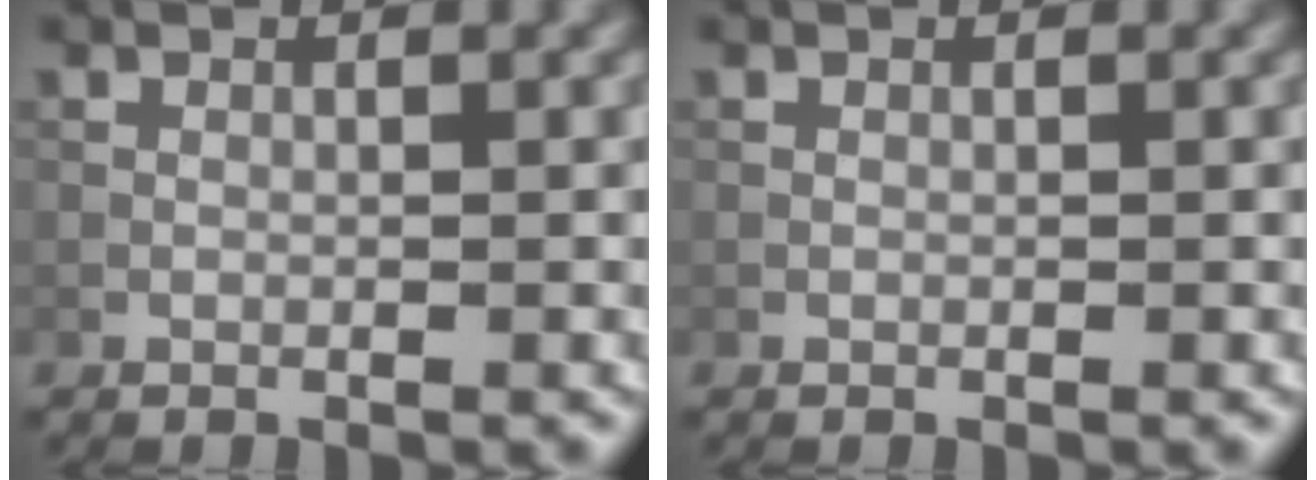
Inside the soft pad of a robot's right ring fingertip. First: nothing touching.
{"total": 0.0}